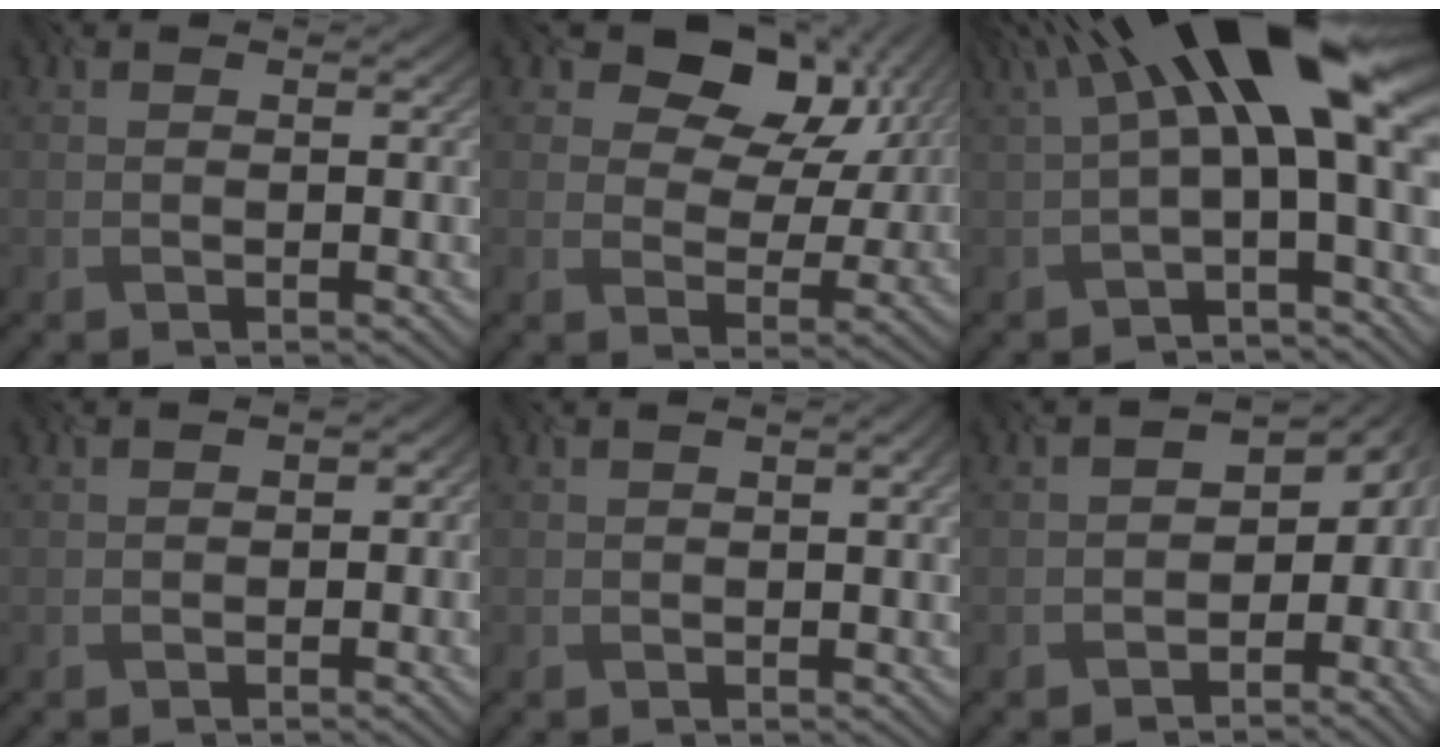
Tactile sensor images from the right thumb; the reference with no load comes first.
{"total": 10.1, "force": [5.1, 6.6, 5.6], "torque": [-0.086, 0.002, 0.082]}
{"total": 15.1, "force": [3.5, 5.1, 13.8], "torque": [-0.222, 0.023, 0.057]}
{"total": 1.3, "force": [-1.0, 0.6, 0.6], "torque": [-0.008, 0.000, -0.012]}
{"total": 2.3, "force": [0.4, 0.9, 2.1], "torque": [-0.018, 0.005, -0.003]}
{"total": 8.1, "force": [-3.7, 4.6, 5.6], "torque": [-0.063, -0.018, -0.045]}